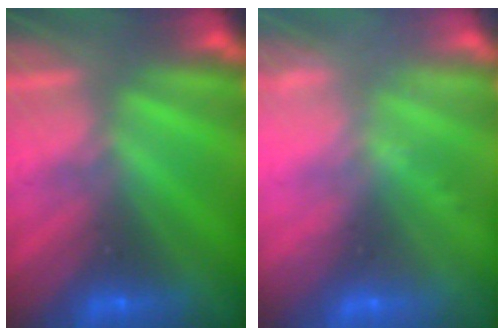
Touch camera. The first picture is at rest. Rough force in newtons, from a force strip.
{"total": 2.3}